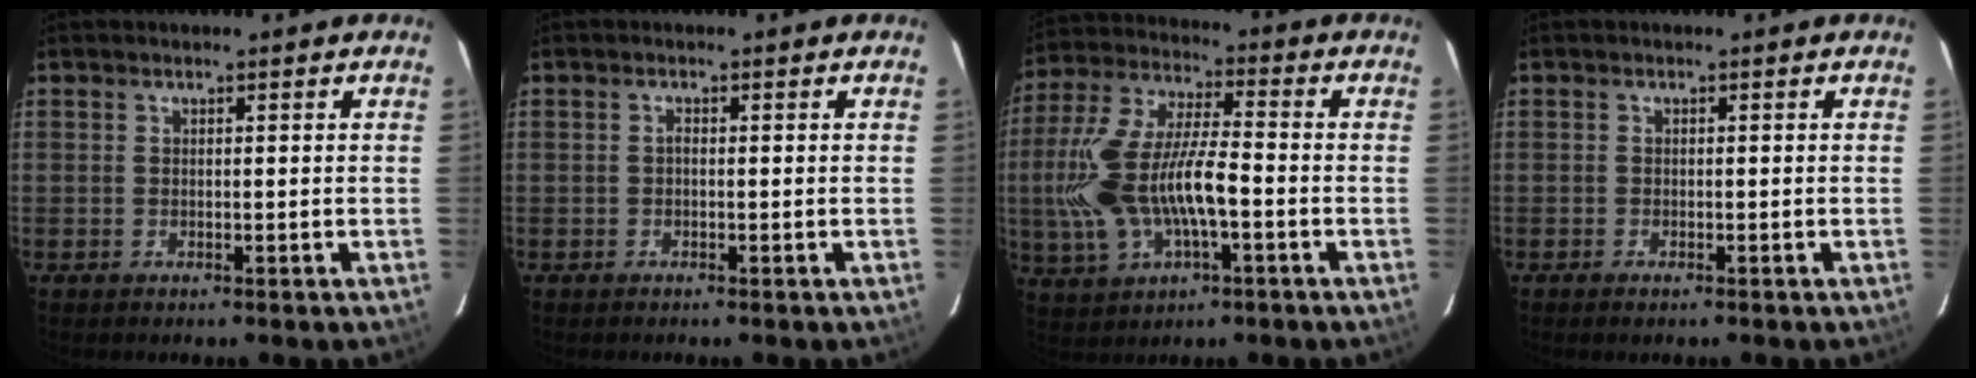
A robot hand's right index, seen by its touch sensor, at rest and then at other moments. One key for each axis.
{"total": 0.5, "fx": -0.2, "fy": 0.3, "fz": 0.4, "tx": -0.005, "ty": 0.004, "tz": -0.006}
{"total": 17.4, "fx": -3.7, "fy": 7.4, "fz": 15.3, "tx": -0.329, "ty": 0.001, "tz": -0.064}
{"total": 1.1, "fx": -0.9, "fy": 0.4, "fz": 0.6, "tx": -0.013, "ty": -0.004, "tz": -0.017}